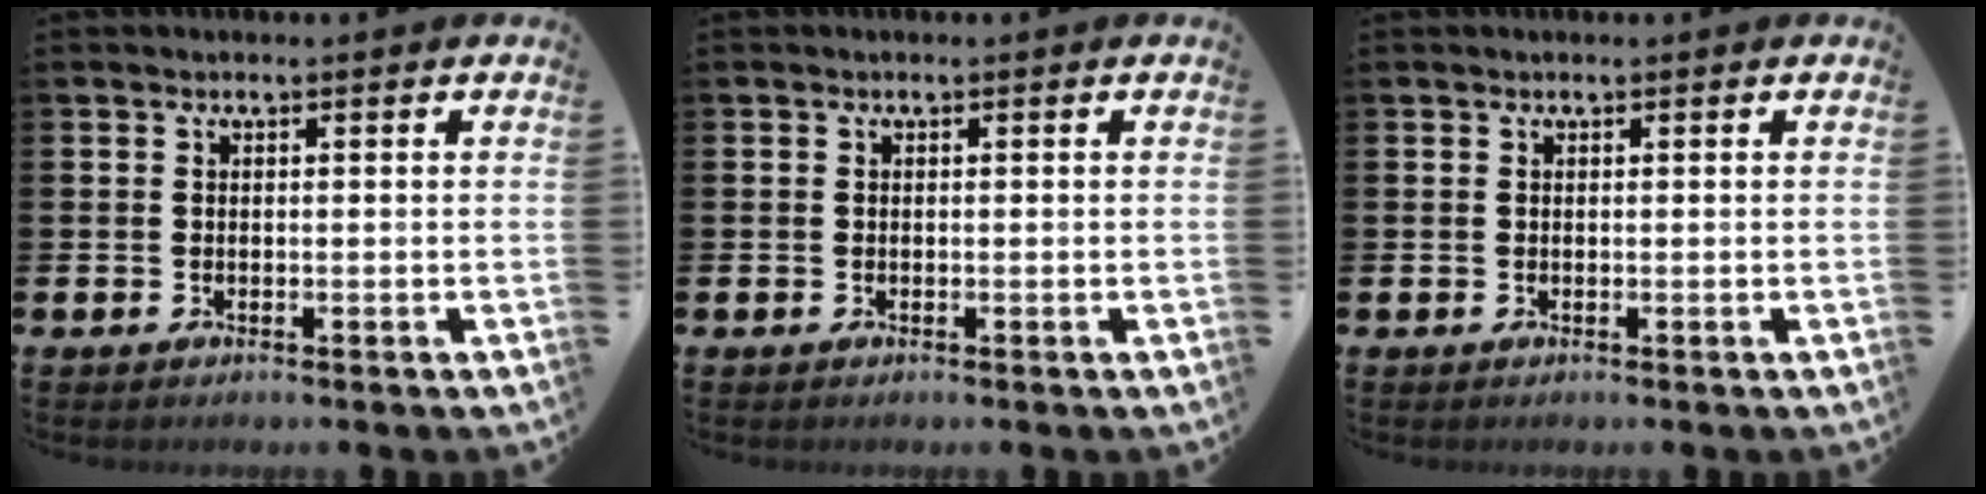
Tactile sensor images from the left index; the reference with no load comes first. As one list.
[{"total": 0.0}, {"total": 0.0}]